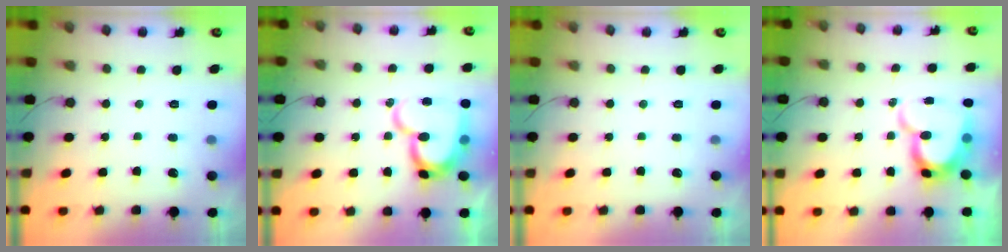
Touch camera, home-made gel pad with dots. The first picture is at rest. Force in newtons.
{"total": 16.3, "press": 16.3, "slide": 1.2}
{"total": 0.0}
{"total": 14.0, "press": 13.9, "slide": 1.4}